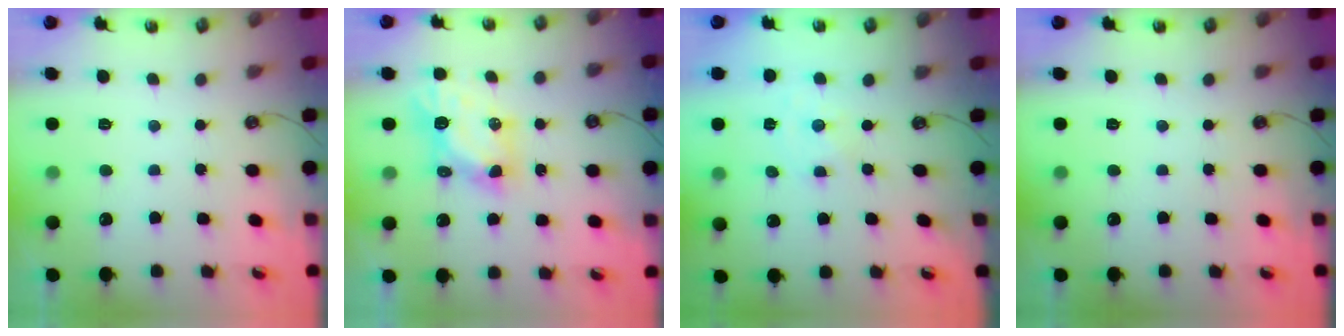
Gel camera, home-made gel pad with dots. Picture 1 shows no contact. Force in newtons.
{"total": 6.3, "press": 6.3, "slide": 0.2}
{"total": 0.0}
{"total": 0.0}